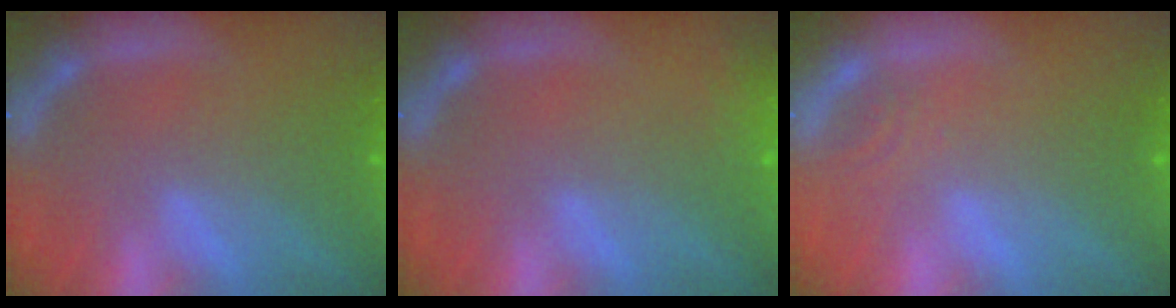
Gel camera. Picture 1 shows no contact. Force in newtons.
{"total": 3.0}
{"total": 1.0}